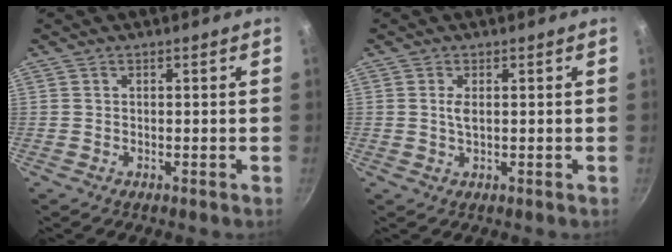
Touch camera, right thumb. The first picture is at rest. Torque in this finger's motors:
{"motor_torque": [0.85, 0.54, 0.30, -0.23, 0.05]}